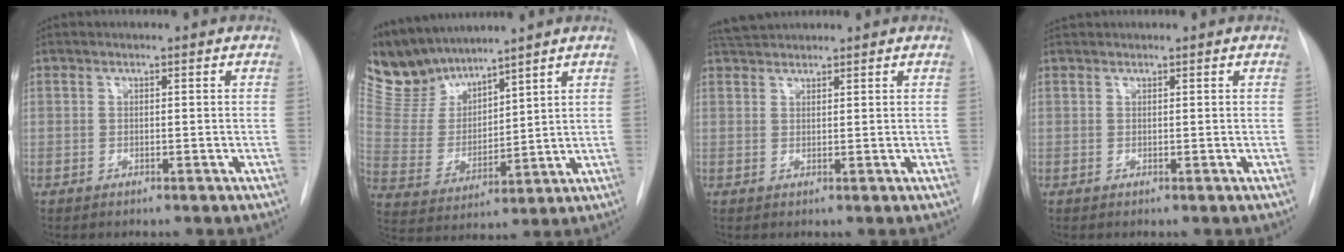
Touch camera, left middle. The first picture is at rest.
{"total": 9.9, "force": [9.4, 2.6, 1.6], "torque": [-0.050, 0.006, 0.205]}
{"total": 3.2, "force": [3.1, 0.6, 0.6], "torque": [-0.012, 0.024, 0.058]}
{"total": 1.0, "force": [1.0, 0.0, 0.1], "torque": [-0.005, 0.020, 0.023]}